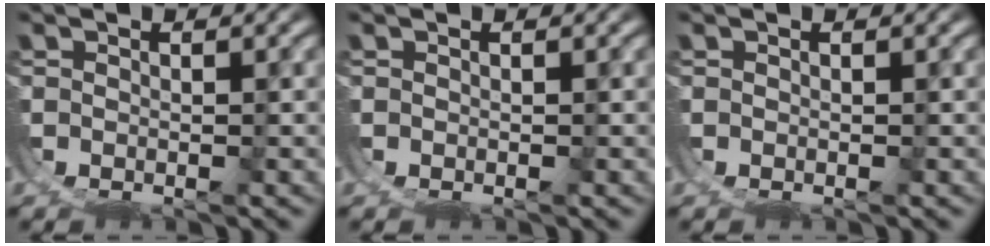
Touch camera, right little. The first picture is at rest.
{"total": 0.0}
{"total": 0.0}